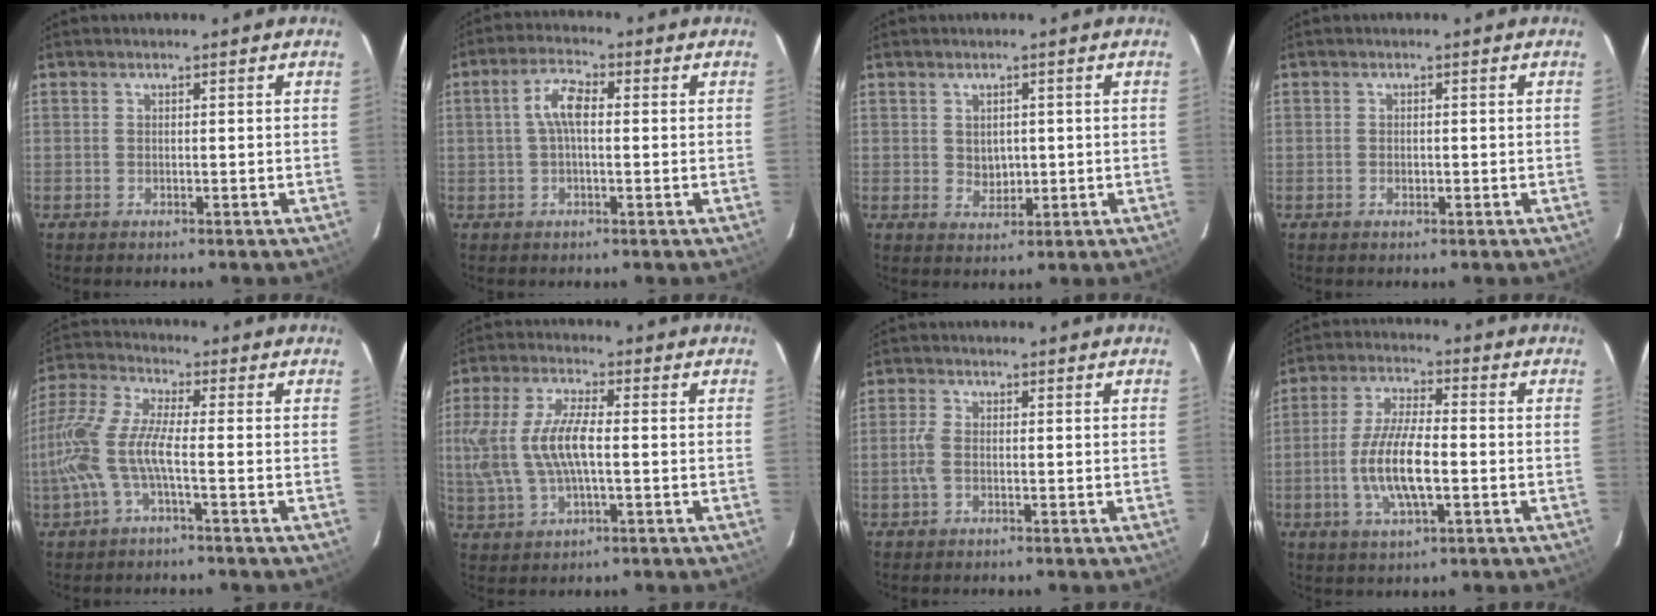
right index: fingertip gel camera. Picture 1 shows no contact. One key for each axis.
{"total": 5.4, "fx": 0.4, "fy": 2.1, "fz": 4.9, "tx": -0.100, "ty": 0.015, "tz": 0.005}
{"total": 3.3, "fx": 0.3, "fy": 2.8, "fz": 1.7, "tx": -0.025, "ty": -0.001, "tz": 0.011}
{"total": 1.0, "fx": -0.2, "fy": 0.7, "fz": 0.6, "tx": -0.012, "ty": 0.002, "tz": -0.004}
{"total": 12.6, "fx": -3.3, "fy": 2.9, "fz": 11.9, "tx": -0.257, "ty": -0.002, "tz": -0.068}
{"total": 12.2, "fx": -0.1, "fy": 4.8, "fz": 11.2, "tx": -0.237, "ty": 0.004, "tz": 0.003}
{"total": 2.9, "fx": -0.6, "fy": 1.5, "fz": 2.4, "tx": -0.060, "ty": 0.003, "tz": -0.013}
{"total": 11.2, "fx": -2.4, "fy": 3.4, "fz": 10.4, "tx": -0.210, "ty": -0.004, "tz": -0.046}